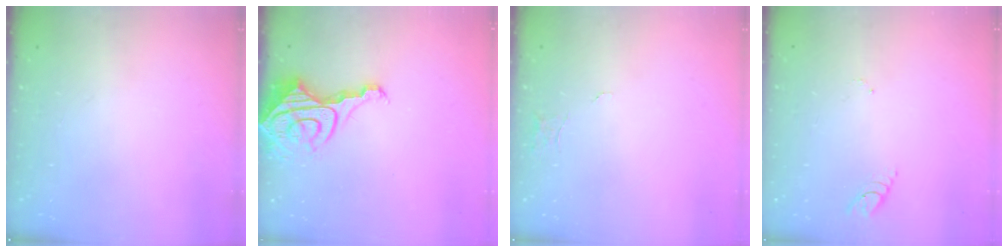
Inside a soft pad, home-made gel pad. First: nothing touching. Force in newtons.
{"total": 10.1, "press": 10.0, "slide": 0.9}
{"total": 3.7, "press": 3.7, "slide": 0.3}
{"total": 2.6, "press": 2.6, "slide": 0.3}